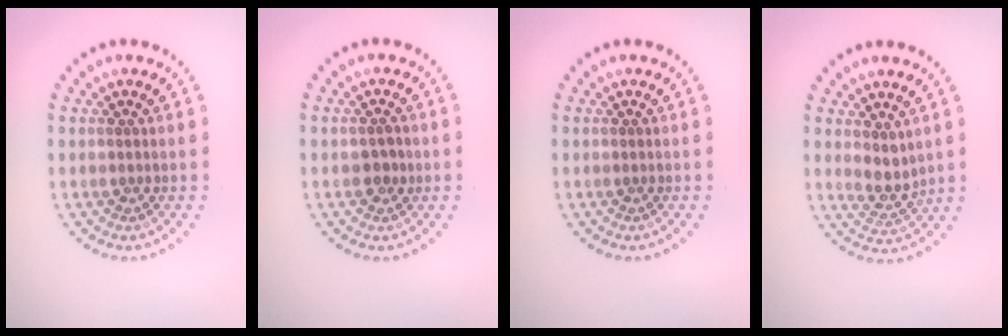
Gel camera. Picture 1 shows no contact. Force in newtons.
{"total": 1.6, "press": 1.6, "slide": 0.3}
{"total": 0.0}
{"total": 2.4, "press": 2.1, "slide": 1.2}